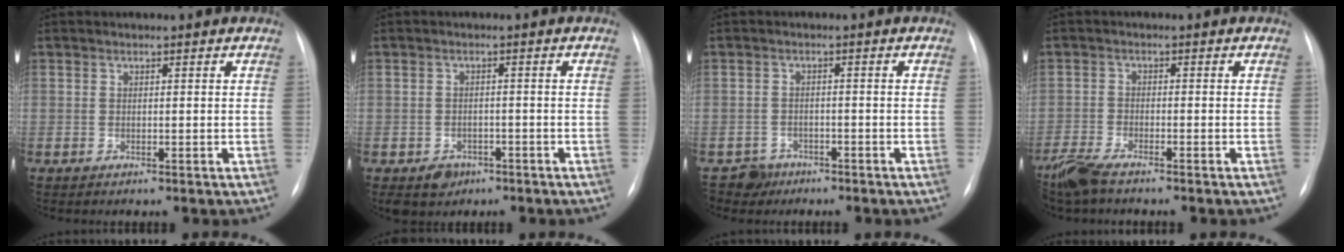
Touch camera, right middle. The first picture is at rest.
{"total": 4.0, "force": [-2.2, 3.0, 1.2], "torque": [-0.018, 0.002, -0.027]}
{"total": 3.0, "force": [-2.1, 2.0, -0.8], "torque": [0.013, 0.007, -0.035]}
{"total": 5.4, "force": [-4.5, 1.0, 2.8], "torque": [-0.065, -0.017, -0.089]}